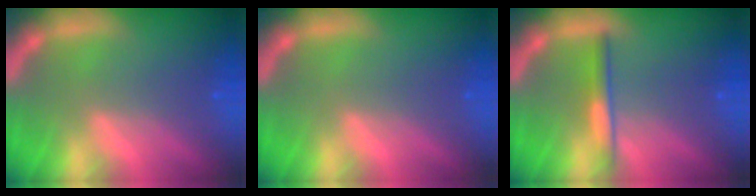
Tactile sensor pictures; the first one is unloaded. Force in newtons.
{"total": 0.0}
{"total": 2.4}